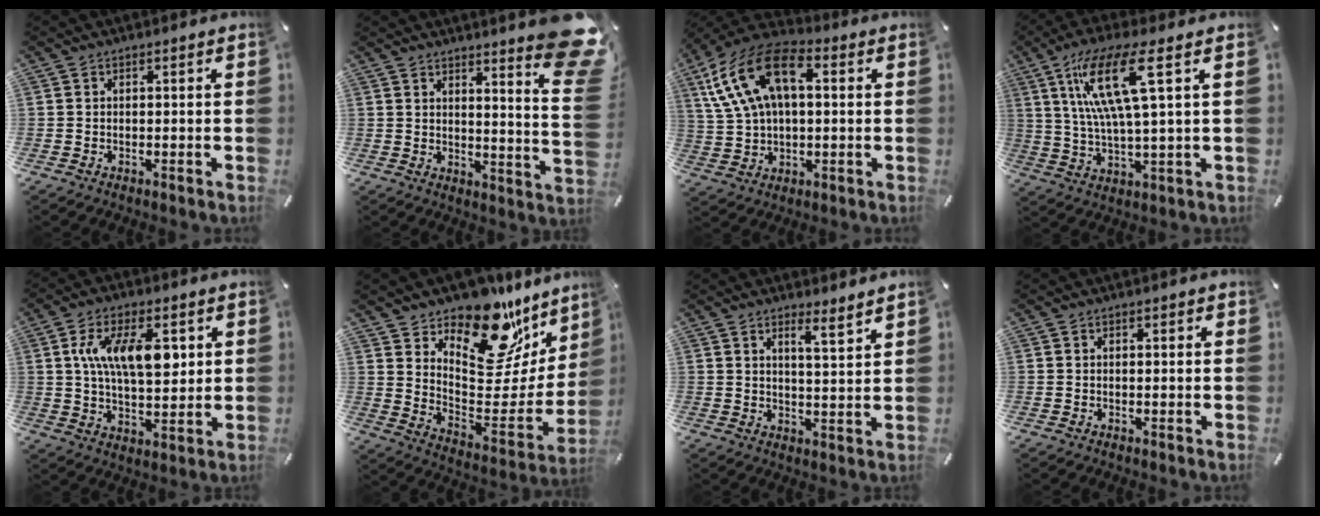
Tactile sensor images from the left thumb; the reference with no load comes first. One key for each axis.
{"total": 11.1, "fx": 7.5, "fy": 1.9, "fz": 8.0, "tx": -0.106, "ty": -0.072, "tz": 0.124}
{"total": 16.0, "fx": 5.3, "fy": 10.1, "fz": 11.2, "tx": -0.250, "ty": 0.007, "tz": 0.099}
{"total": 15.7, "fx": 5.4, "fy": 2.9, "fz": 14.4, "tx": -0.303, "ty": -0.004, "tz": 0.081}
{"total": 13.5, "fx": 3.3, "fy": 7.1, "fz": 11.0, "tx": -0.177, "ty": -0.004, "tz": 0.054}
{"total": 20.3, "fx": 15.3, "fy": 10.5, "fz": 8.2, "tx": -0.094, "ty": -0.126, "tz": 0.257}
{"total": 4.9, "fx": 4.2, "fy": -0.3, "fz": 2.5, "tx": -0.044, "ty": -0.035, "tz": 0.068}
{"total": 0.0}